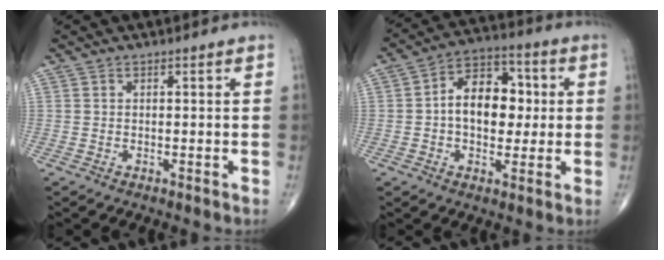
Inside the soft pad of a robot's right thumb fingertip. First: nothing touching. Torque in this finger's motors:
{"motor_torque": [-0.33, 0.89, 0.73, 0.43, 0.09]}